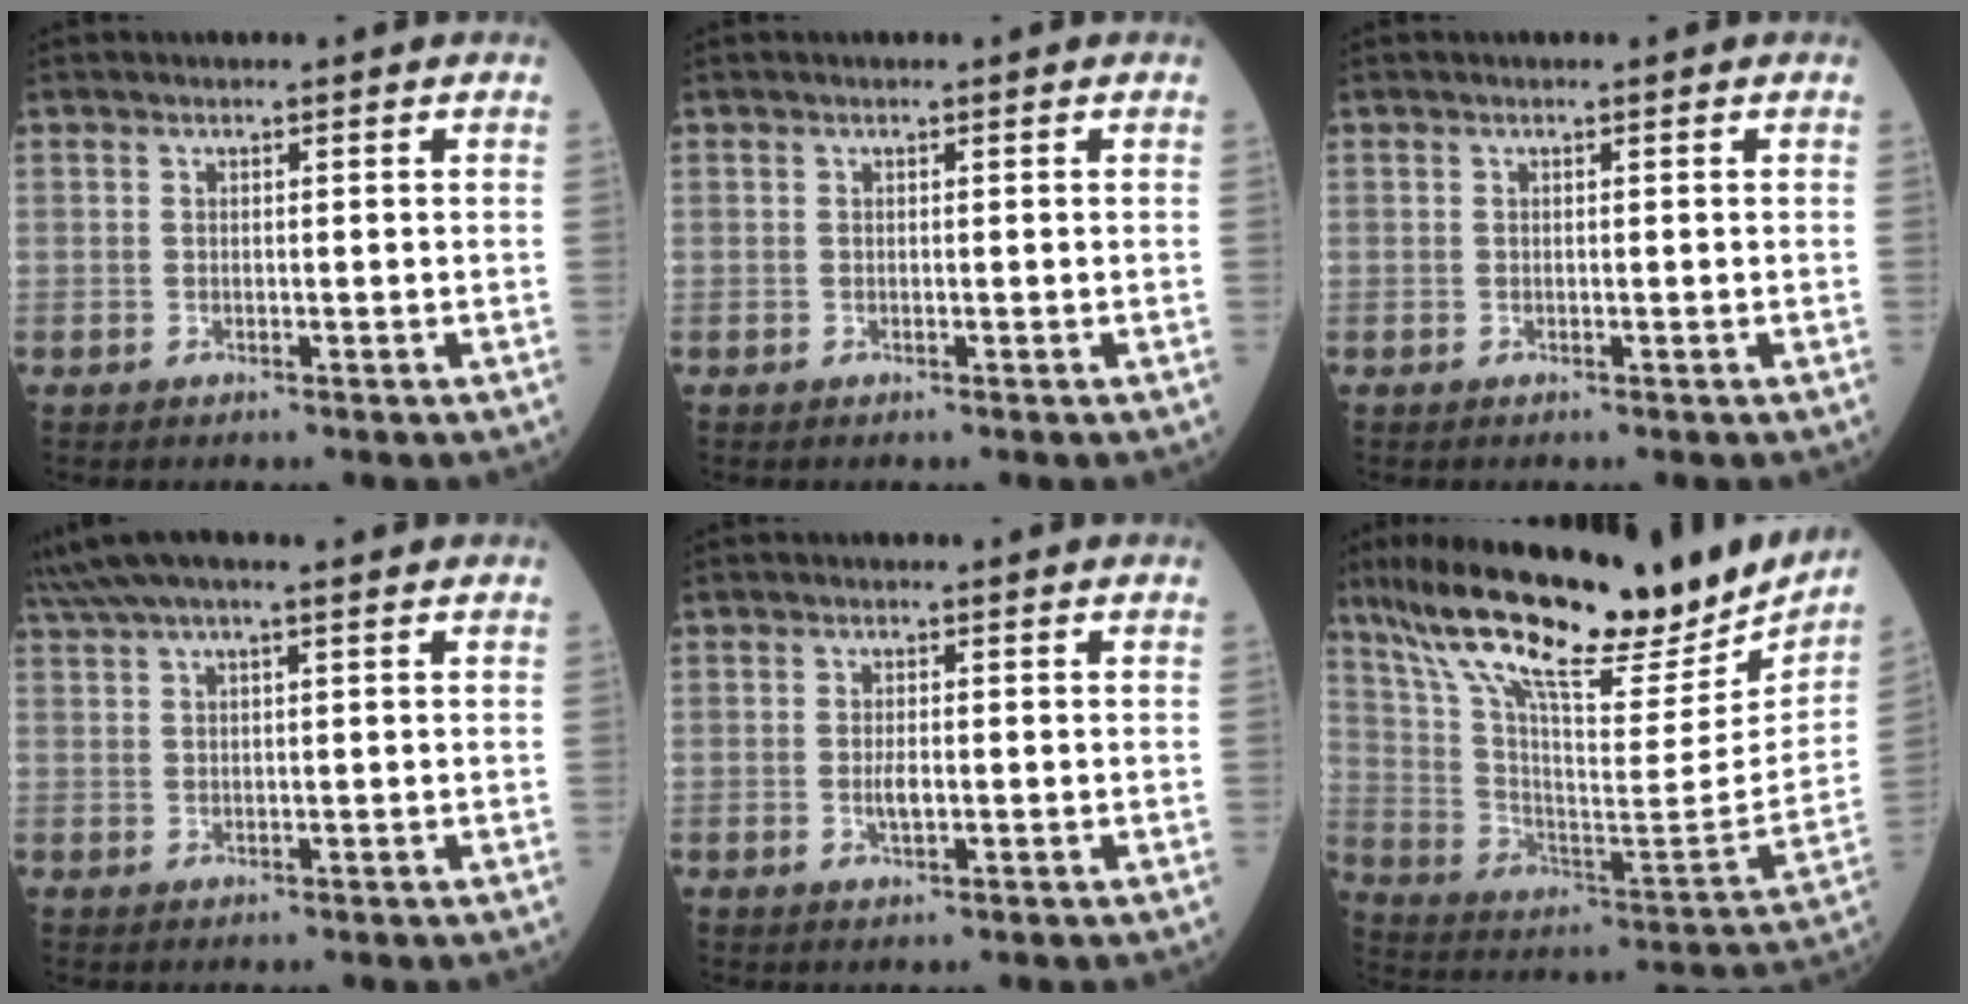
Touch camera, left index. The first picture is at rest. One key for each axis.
{"total": 0.0}
{"total": 0.0}
{"total": 6.2, "fx": 4.7, "fy": 0.3, "fz": 4.0, "tx": -0.075, "ty": 0.048, "tz": 0.083}
{"total": 2.0, "fx": -0.3, "fy": 0.7, "fz": 1.9, "tx": -0.041, "ty": -0.001, "tz": -0.004}
{"total": 27.0, "fx": 21.6, "fy": 6.6, "fz": 14.6, "tx": -0.257, "ty": -0.012, "tz": 0.327}